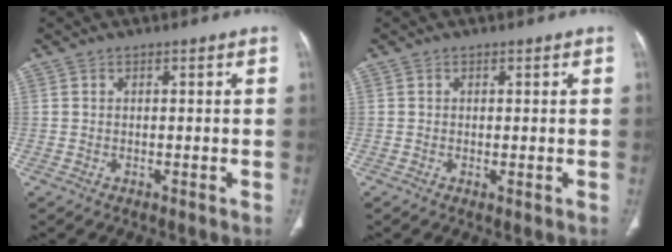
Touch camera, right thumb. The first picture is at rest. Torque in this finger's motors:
{"motor_torque": [-0.67, -0.39, -0.24, 0.02, -0.03]}